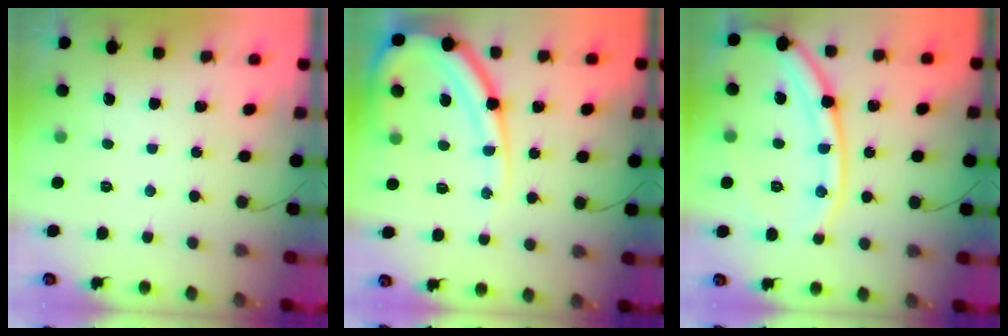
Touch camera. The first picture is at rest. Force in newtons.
{"total": 15.2, "press": 15.1, "slide": 1.5}
{"total": 16.5, "press": 16.4, "slide": 1.6}